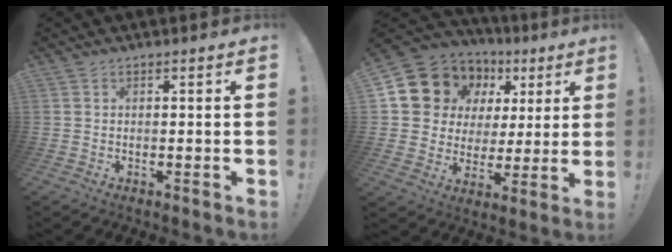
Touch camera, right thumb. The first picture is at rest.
{"total": 12.7, "force": [7.4, 9.7, 3.5], "torque": [-0.059, -0.050, 0.154]}